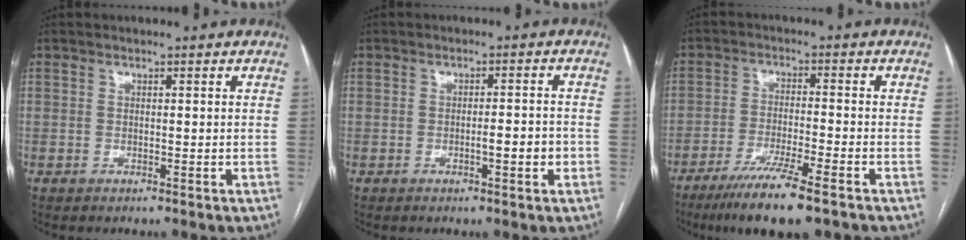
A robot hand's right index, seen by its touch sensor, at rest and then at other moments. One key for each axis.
{"total": 3.4, "fx": -1.2, "fy": 0.5, "fz": 3.2, "tx": -0.046, "ty": 0.002, "tz": -0.016}
{"total": 10.4, "fx": -7.3, "fy": 0.4, "fz": 7.4, "tx": -0.121, "ty": -0.027, "tz": -0.119}